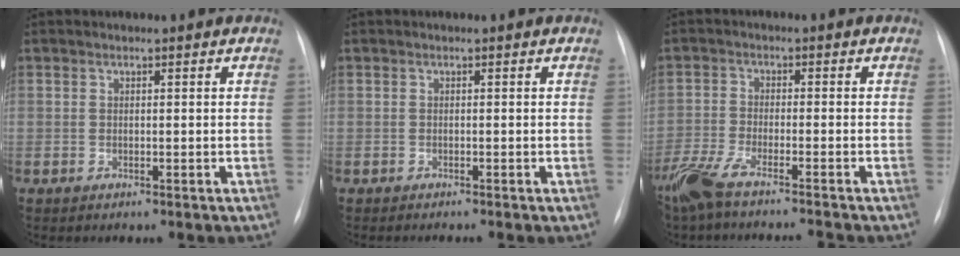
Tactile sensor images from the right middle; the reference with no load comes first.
{"total": 1.1, "force": [-0.9, -0.2, 0.6], "torque": [-0.005, 0.001, -0.014]}
{"total": 8.7, "force": [-7.5, 0.1, 4.4], "torque": [-0.084, -0.021, -0.133]}